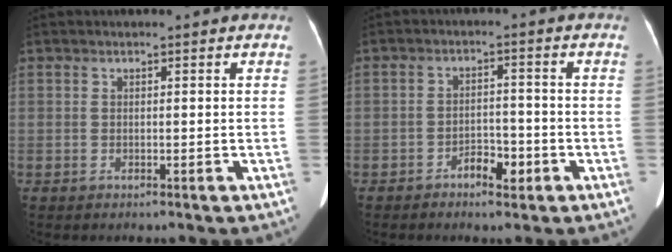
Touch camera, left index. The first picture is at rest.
{"total": 3.8, "force": [-2.3, 1.8, 2.5], "torque": [-0.039, 0.009, -0.036]}